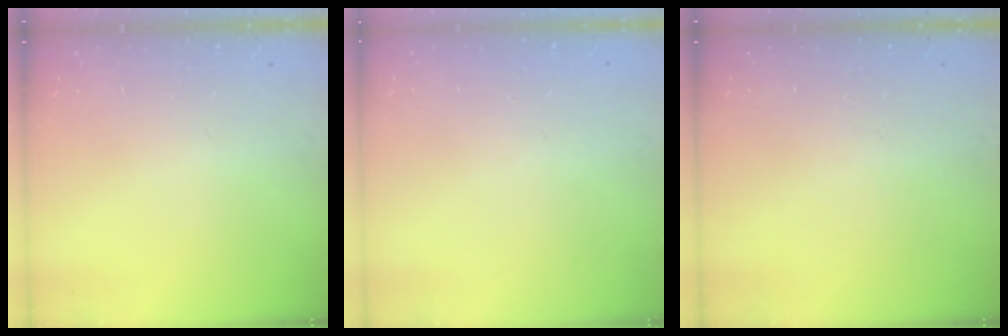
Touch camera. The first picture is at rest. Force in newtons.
{"total": 0.7, "press": 0.6, "slide": 0.3}
{"total": 0.0}